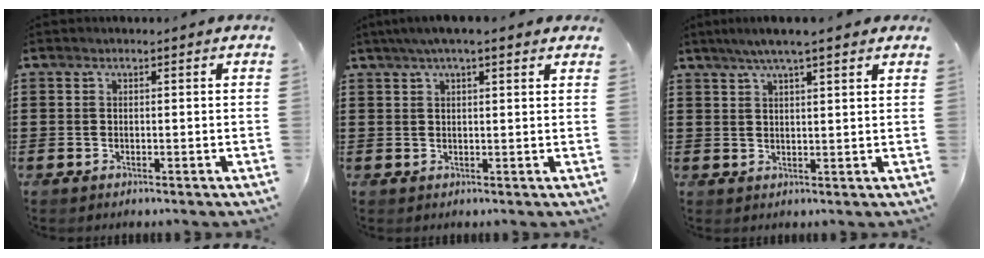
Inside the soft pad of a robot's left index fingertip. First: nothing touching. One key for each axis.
{"total": 3.5, "fx": 2.4, "fy": 0.7, "fz": 2.4, "tx": -0.051, "ty": 0.007, "tz": 0.043}
{"total": 4.8, "fx": 3.7, "fy": 0.2, "fz": 3.1, "tx": -0.068, "ty": -0.002, "tz": 0.065}